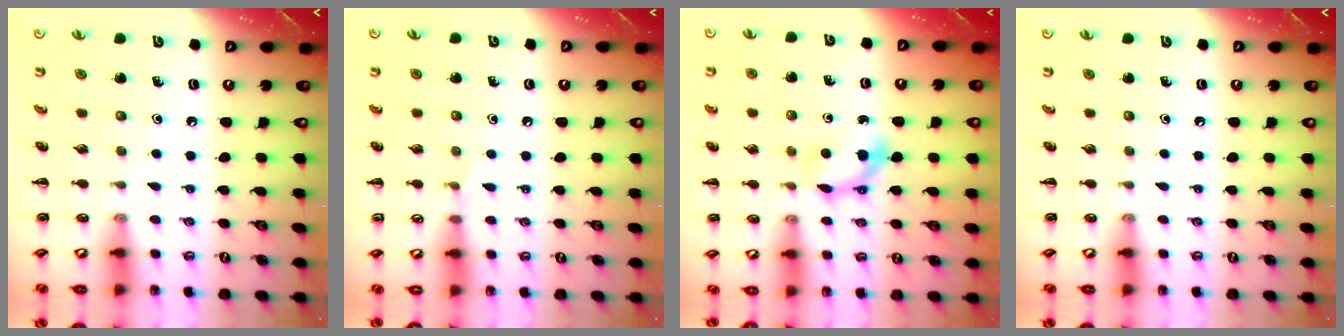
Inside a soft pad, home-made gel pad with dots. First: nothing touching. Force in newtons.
{"total": 3.0, "press": 2.8, "slide": 0.9}
{"total": 5.8, "press": 5.6, "slide": 1.6}
{"total": 0.0}